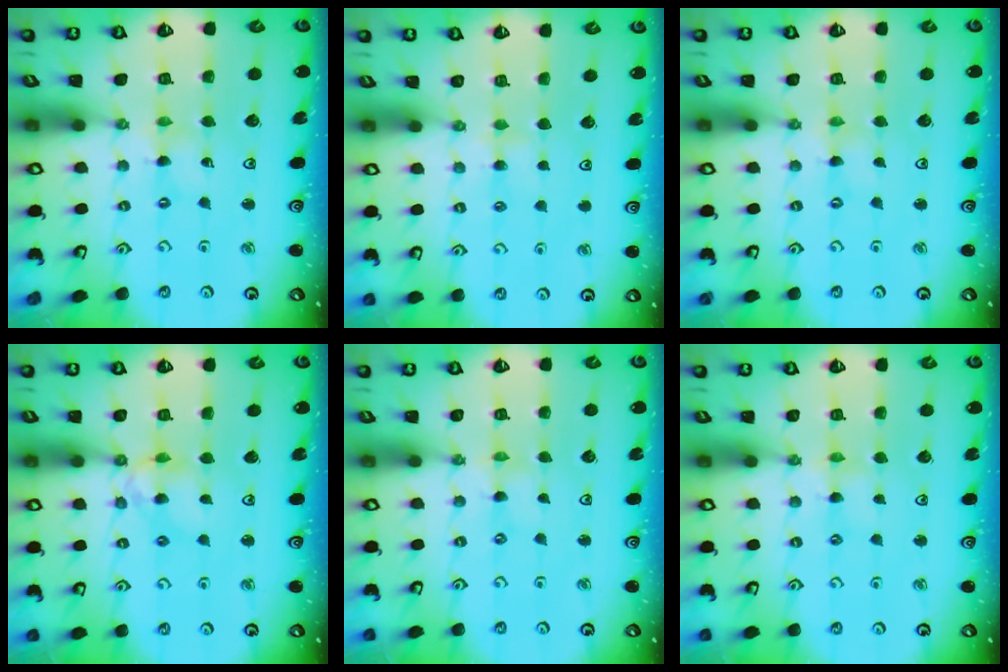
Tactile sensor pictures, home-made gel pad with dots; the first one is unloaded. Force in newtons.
{"total": 2.5, "press": 2.5, "slide": 0.4}
{"total": 0.0}
{"total": 9.0, "press": 9.0, "slide": 0.8}
{"total": 0.0}
{"total": 3.0, "press": 2.9, "slide": 0.4}